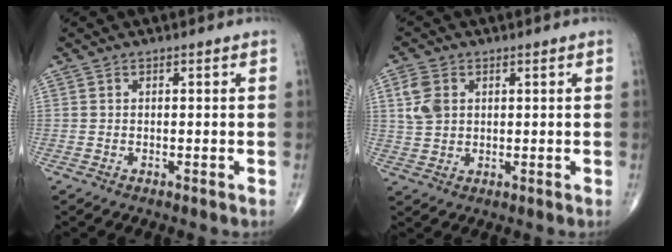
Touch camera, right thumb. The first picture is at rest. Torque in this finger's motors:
{"motor_torque": [-0.01, -0.08, 0.06, 0.45, 0.06]}